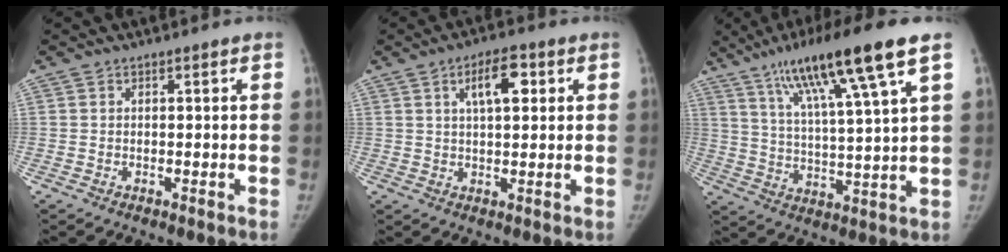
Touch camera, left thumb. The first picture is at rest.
{"total": 7.1, "force": [2.6, 3.0, 5.9], "torque": [-0.081, -0.001, 0.040]}
{"total": 17.2, "force": [9.8, 1.3, 14.1], "torque": [-0.239, -0.024, 0.166]}